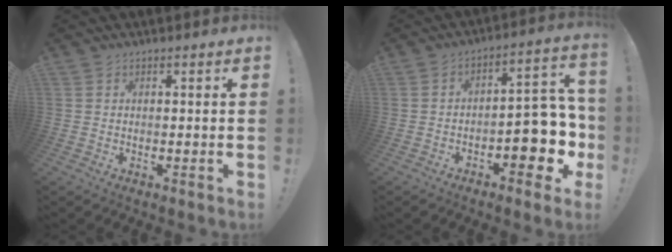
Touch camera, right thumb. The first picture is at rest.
{"total": 12.6, "force": [-5.1, 6.7, 9.4], "torque": [-0.086, 0.029, -0.081]}